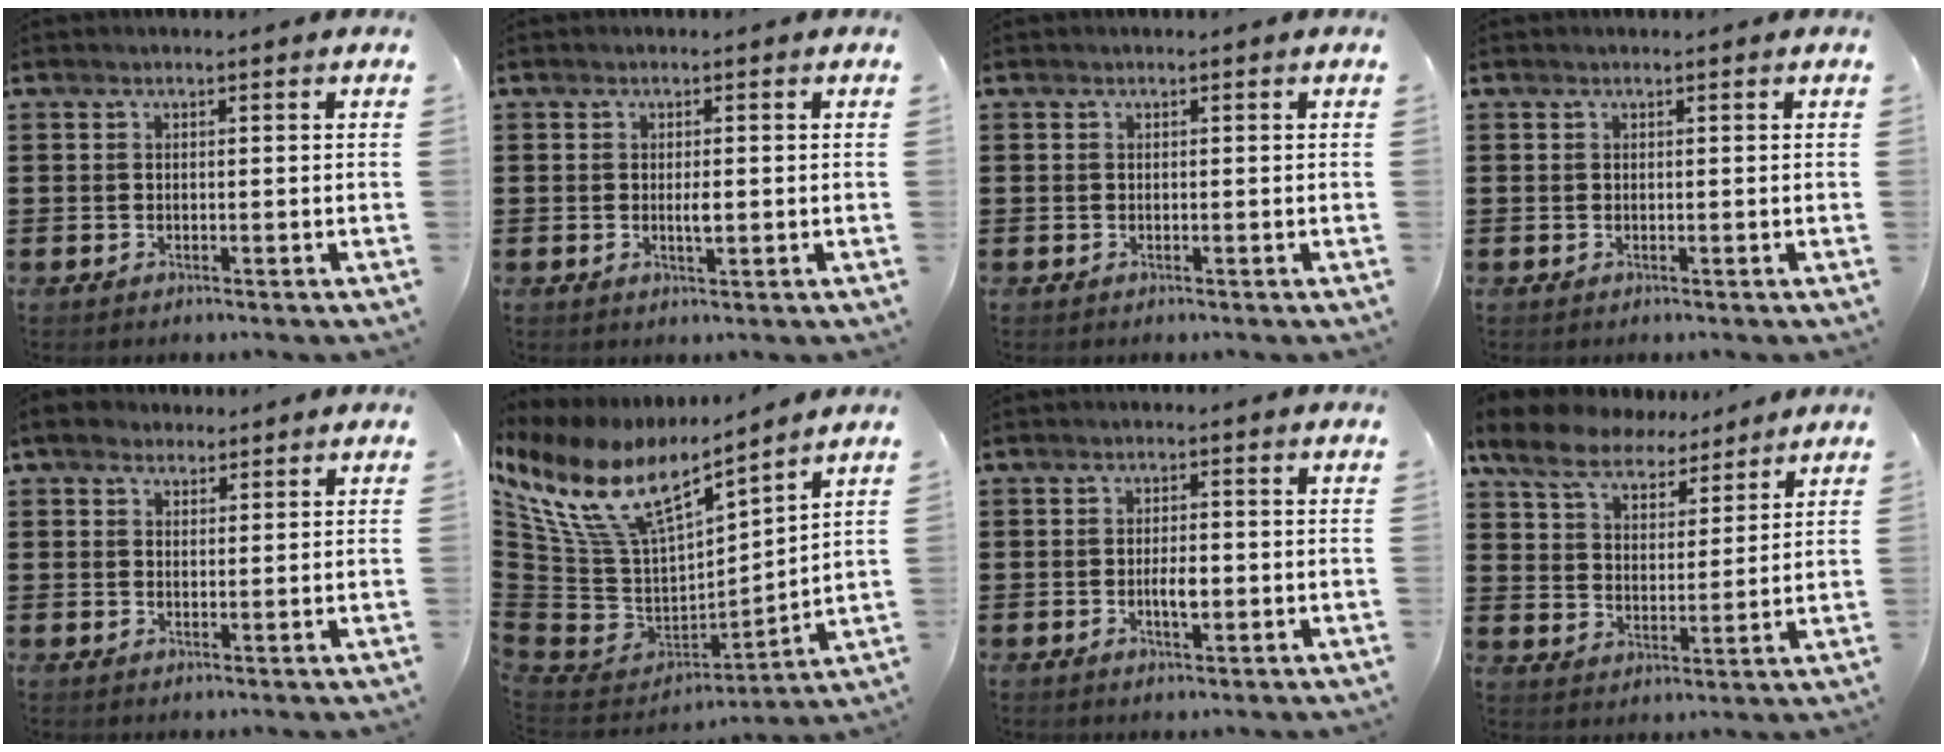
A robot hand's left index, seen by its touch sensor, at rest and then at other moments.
{"total": 1.9, "force": [0.0, 0.5, 1.9], "torque": [-0.035, -0.002, 0.000]}
{"total": 0.0}
{"total": 0.0}
{"total": 3.3, "force": [2.5, 1.9, 1.0], "torque": [-0.021, 0.005, 0.044]}
{"total": 12.8, "force": [7.0, 5.9, 9.0], "torque": [-0.216, -0.043, 0.122]}
{"total": 3.2, "force": [-0.5, 1.2, 3.0], "torque": [-0.055, 0.003, -0.008]}
{"total": 8.2, "force": [7.2, 2.8, 2.9], "torque": [-0.090, -0.024, 0.130]}